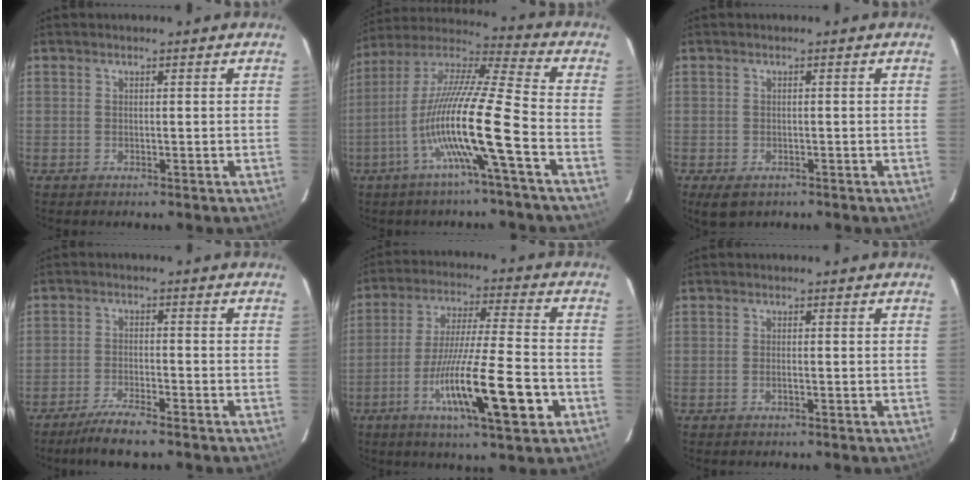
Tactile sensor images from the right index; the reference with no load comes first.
{"total": 15.8, "force": [-5.4, -0.9, 14.8], "torque": [-0.290, 0.002, -0.110]}
{"total": 3.3, "force": [-2.0, 1.9, 1.7], "torque": [-0.032, -0.006, -0.024]}
{"total": 5.3, "force": [-4.5, 0.3, 2.8], "torque": [-0.054, -0.015, -0.083]}
{"total": 16.3, "force": [-5.9, 1.0, 15.2], "torque": [-0.270, -0.019, -0.098]}
{"total": 0.6, "force": [-0.2, 0.1, 0.6], "torque": [-0.014, 0.000, -0.003]}